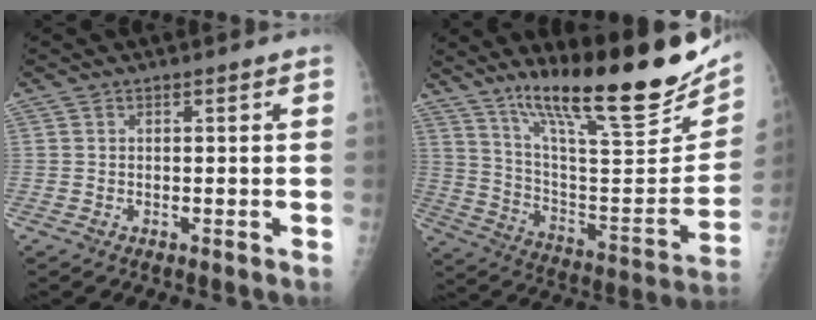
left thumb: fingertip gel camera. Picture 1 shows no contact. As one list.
[{"total": 28.7, "force": [19.4, 6.2, 20.3], "torque": [-0.286, -0.084, 0.315]}]